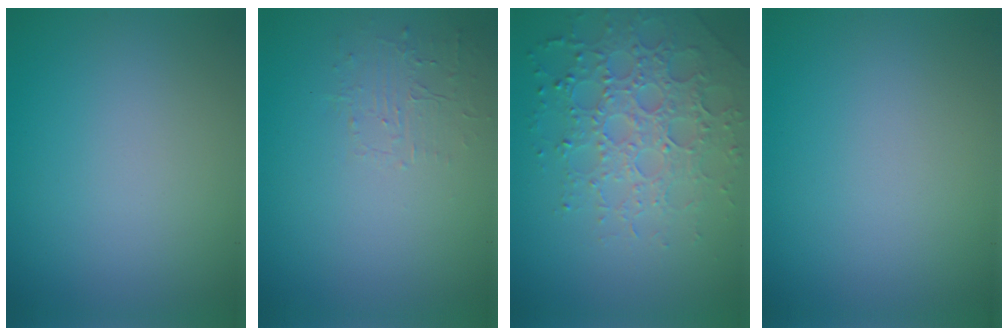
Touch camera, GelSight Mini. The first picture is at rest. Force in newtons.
{"total": 1.5, "press": 0.1, "slide": 1.5}
{"total": 4.6, "press": 4.4, "slide": 1.2}
{"total": 0.0}